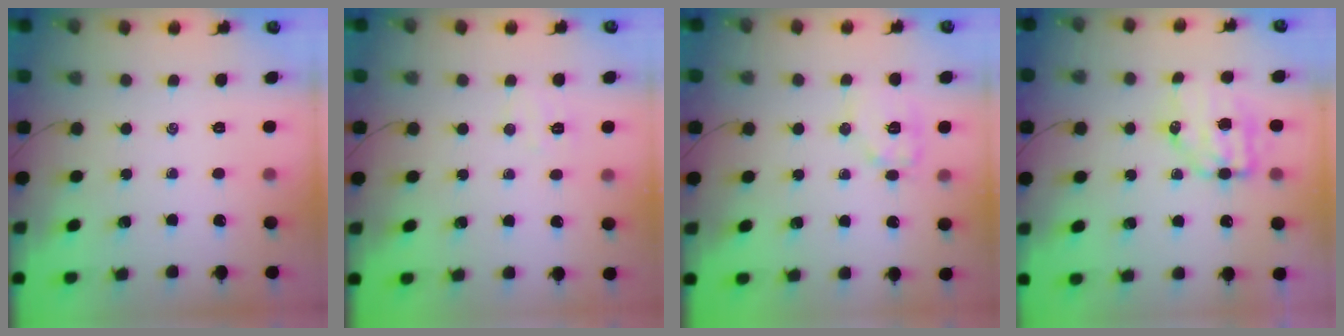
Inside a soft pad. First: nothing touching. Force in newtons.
{"total": 3.8, "press": 3.7, "slide": 0.8}
{"total": 9.5, "press": 9.5, "slide": 0.2}
{"total": 7.9, "press": 7.8, "slide": 1.3}